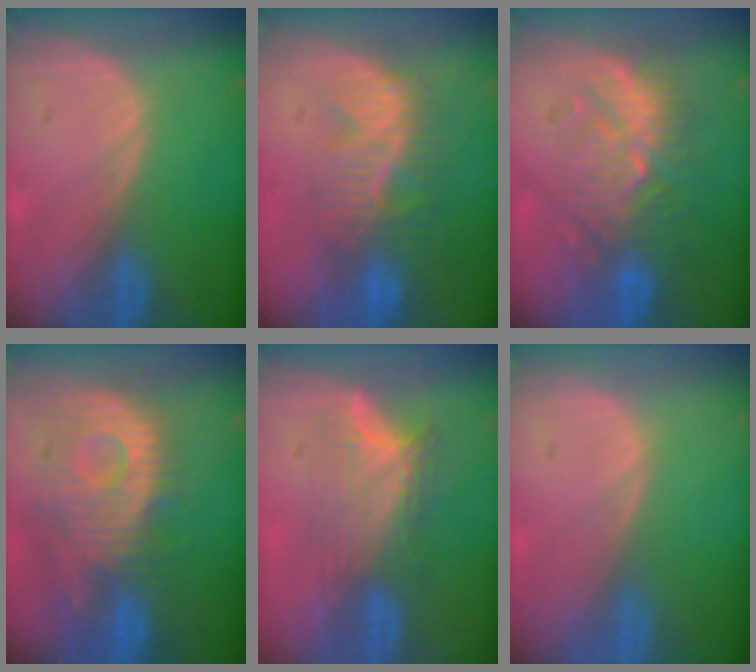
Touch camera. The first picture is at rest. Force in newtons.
{"total": 9.3, "press": 8.4, "slide": 3.9}
{"total": 9.2, "press": 9.1, "slide": 1.6}
{"total": 11.6, "press": 10.5, "slide": 4.9}
{"total": 7.8, "press": 6.8, "slide": 3.7}
{"total": 0.0}